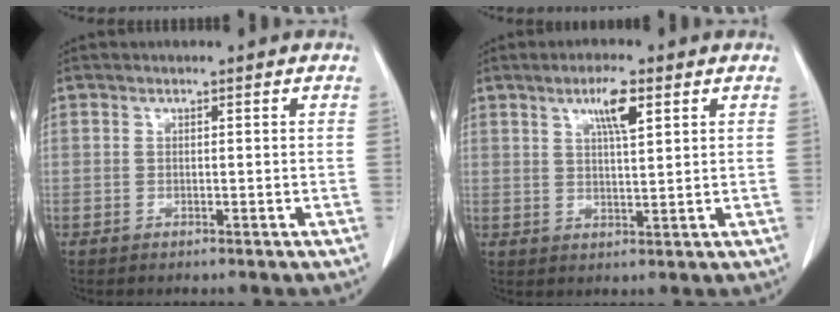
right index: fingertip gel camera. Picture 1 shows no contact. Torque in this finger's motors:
{"motor_torque": [0.36, 0.17, 0.09, 0.03]}